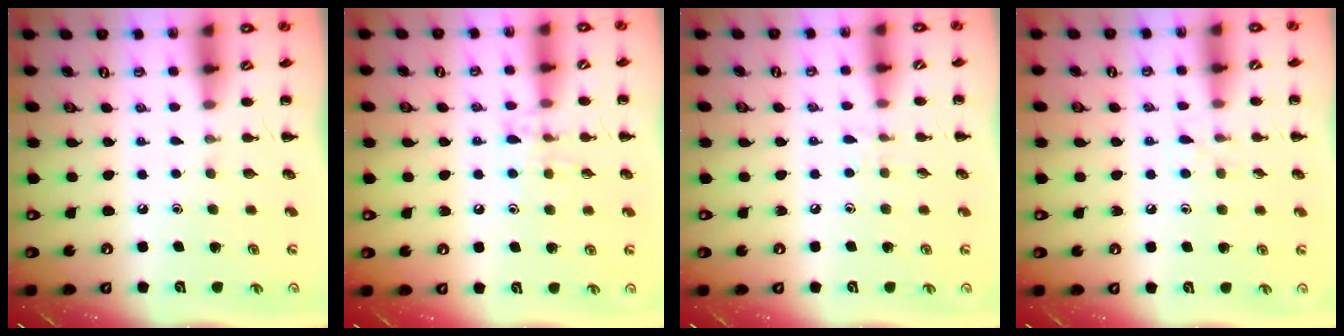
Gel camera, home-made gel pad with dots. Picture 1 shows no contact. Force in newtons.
{"total": 8.4, "press": 8.3, "slide": 1.5}
{"total": 5.3, "press": 4.8, "slide": 2.1}
{"total": 5.7, "press": 5.3, "slide": 2.0}